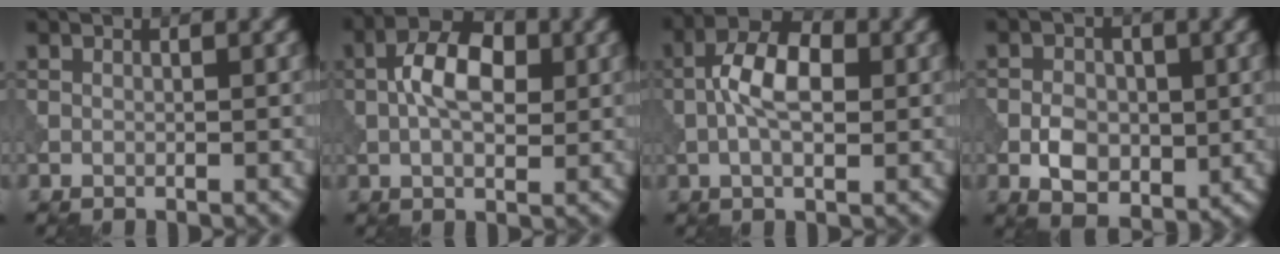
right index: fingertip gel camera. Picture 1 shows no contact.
{"total": 5.6, "force": [0.3, 3.1, 4.6], "torque": [-0.085, 0.007, -0.002]}
{"total": 5.5, "force": [-0.2, 2.8, 4.7], "torque": [-0.092, 0.007, -0.014]}
{"total": 4.4, "force": [-1.1, 3.0, 3.0], "torque": [-0.050, -0.002, -0.025]}